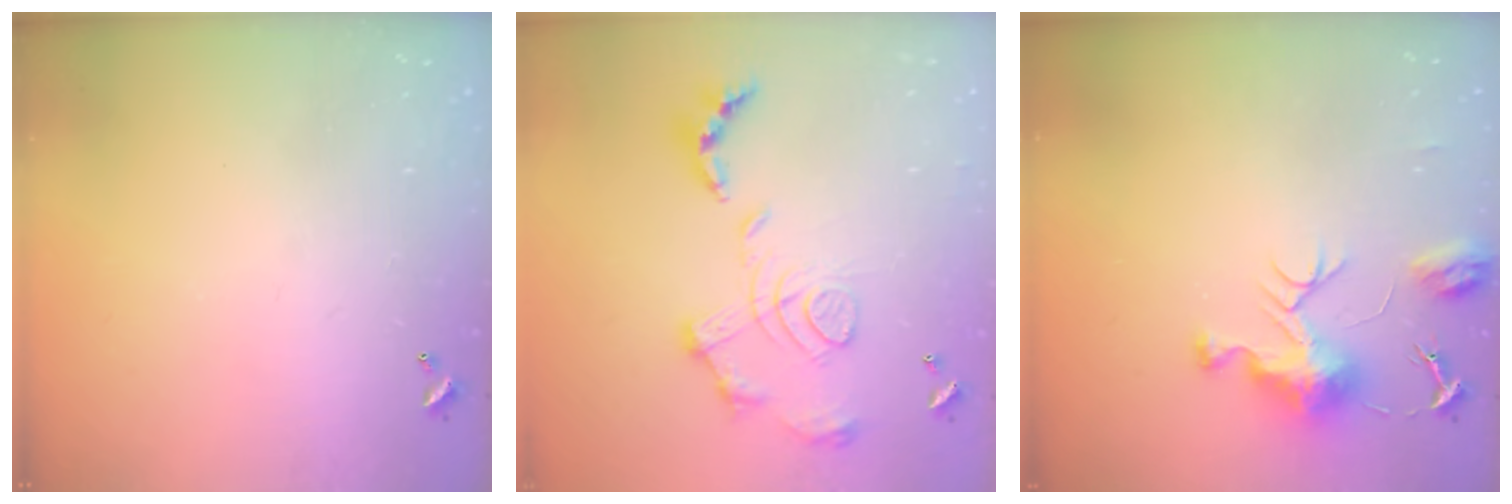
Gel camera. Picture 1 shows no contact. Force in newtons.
{"total": 1.7, "press": 1.1, "slide": 1.3}
{"total": 9.1, "press": 9.1, "slide": 0.7}